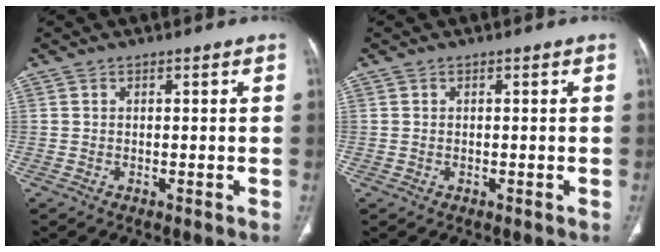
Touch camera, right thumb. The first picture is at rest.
{"total": 0.0}